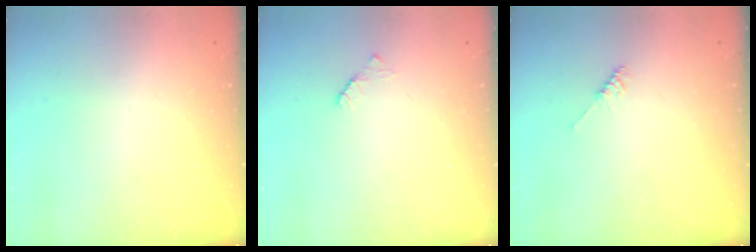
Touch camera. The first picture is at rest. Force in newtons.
{"total": 2.2, "press": 2.2, "slide": 0.3}
{"total": 2.2, "press": 2.2, "slide": 0.5}